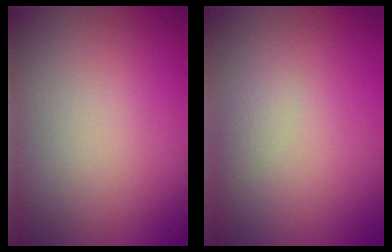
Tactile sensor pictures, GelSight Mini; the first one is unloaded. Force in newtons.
{"total": 1.0, "press": 1.0, "slide": 0.0}